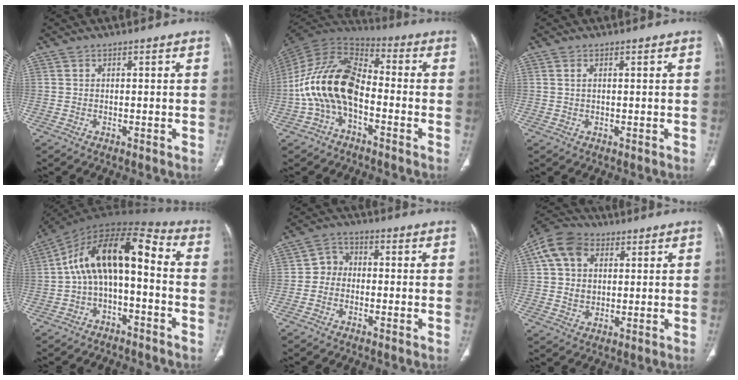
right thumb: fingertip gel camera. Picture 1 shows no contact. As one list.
[{"total": 16.8, "force": [-3.5, 9.9, 13.1], "torque": [-0.253, 0.056, -0.073]}, {"total": 1.1, "force": [0.4, 0.5, 0.9], "torque": [-0.023, 0.004, 0.011]}, {"total": 14.6, "force": [-1.0, 7.3, 12.6], "torque": [-0.205, 0.073, -0.024]}, {"total": 4.5, "force": [-1.0, 3.8, 2.1], "torque": [-0.016, 0.018, -0.033]}, {"total": 11.9, "force": [3.9, 8.7, 7.0], "torque": [-0.120, 0.007, 0.067]}]